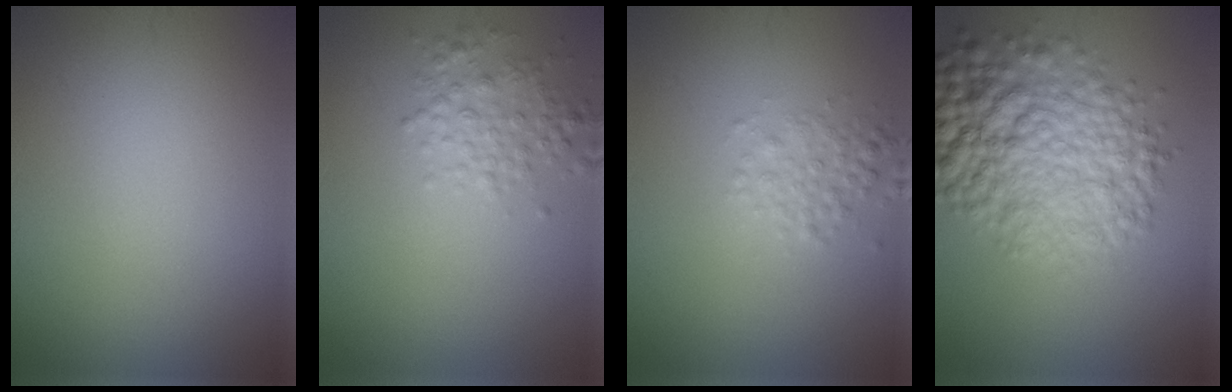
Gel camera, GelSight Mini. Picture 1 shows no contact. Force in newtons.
{"total": 2.5, "press": 2.5, "slide": 0.1}
{"total": 2.1, "press": 2.1, "slide": 0.0}
{"total": 9.1, "press": 9.1, "slide": 0.2}